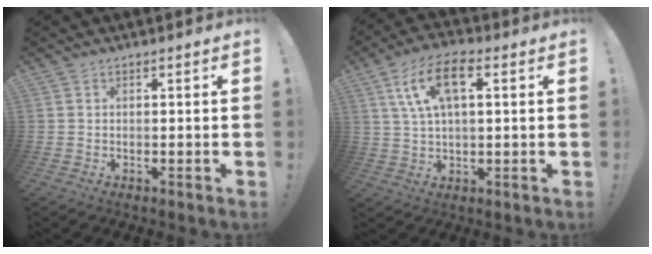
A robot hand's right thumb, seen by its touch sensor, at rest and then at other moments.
{"total": 11.7, "force": [4.3, 5.6, 9.3], "torque": [-0.170, 0.007, 0.079]}